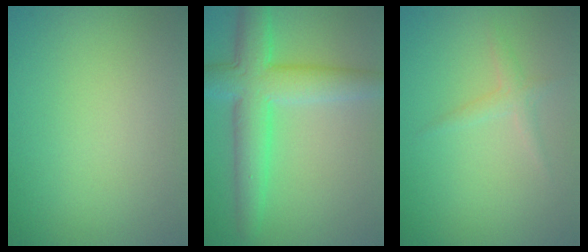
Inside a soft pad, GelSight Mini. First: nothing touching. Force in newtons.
{"total": 5.4, "press": 5.4, "slide": 0.2}
{"total": 1.4, "press": 1.4, "slide": 0.0}